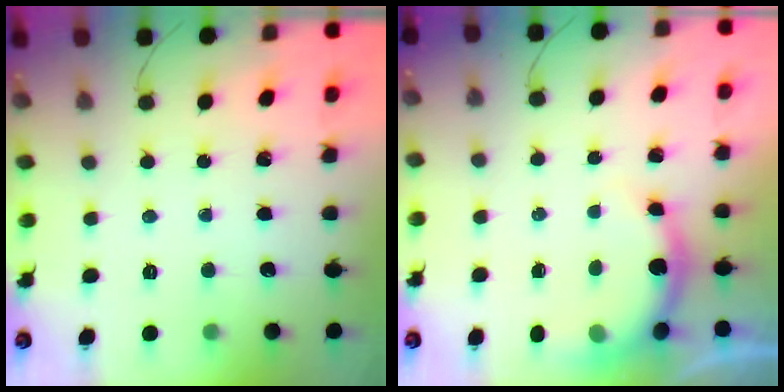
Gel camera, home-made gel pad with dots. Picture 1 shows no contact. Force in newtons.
{"total": 6.5, "press": 6.4, "slide": 0.6}